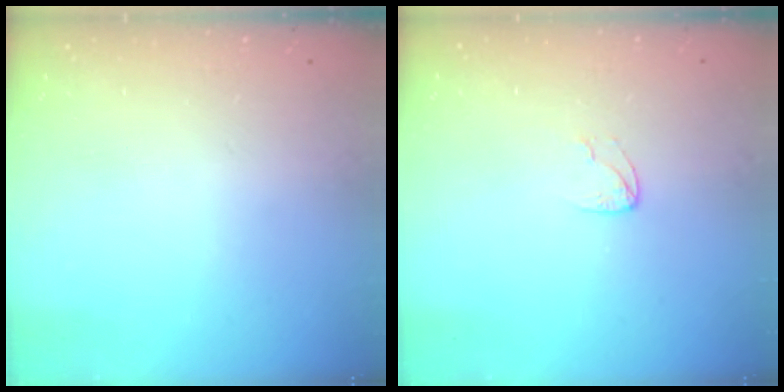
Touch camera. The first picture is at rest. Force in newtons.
{"total": 3.3, "press": 3.3, "slide": 0.3}